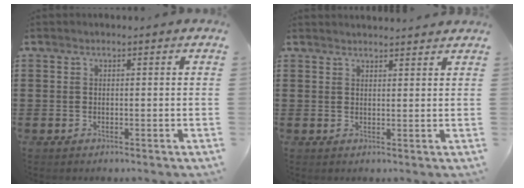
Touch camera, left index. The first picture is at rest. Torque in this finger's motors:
{"motor_torque": [0.27, 0.18, -0.03, 0.01]}